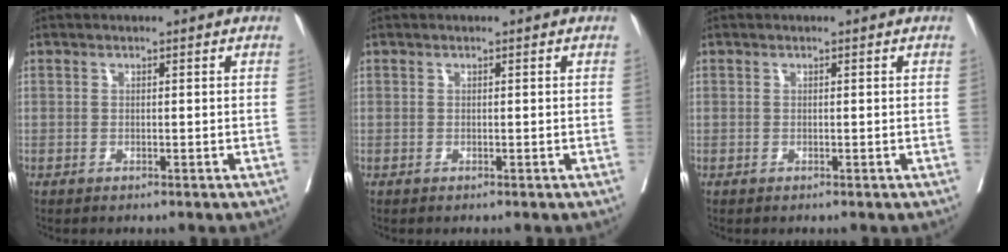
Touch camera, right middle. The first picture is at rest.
{"total": 0.0}
{"total": 0.0}